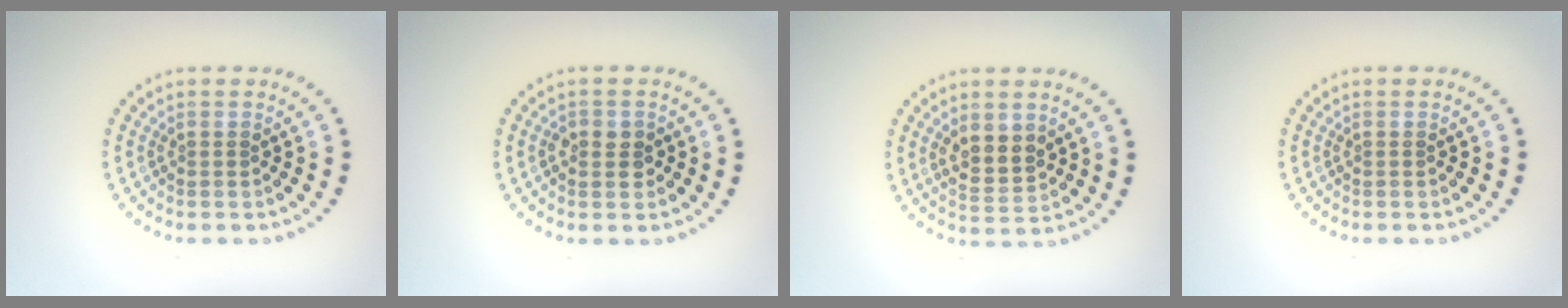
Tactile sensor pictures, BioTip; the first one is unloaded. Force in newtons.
{"total": 1.9, "press": 1.9, "slide": 0.3}
{"total": 3.1, "press": 3.1, "slide": 0.7}
{"total": 0.0}